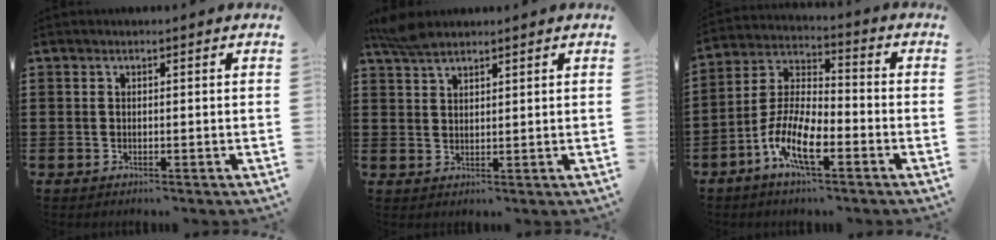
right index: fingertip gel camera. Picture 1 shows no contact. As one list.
[{"total": 3.9, "force": [3.2, 1.2, 1.8], "torque": [-0.043, 0.001, 0.061]}, {"total": 9.3, "force": [-5.0, 3.3, 7.2], "torque": [-0.178, -0.009, -0.101]}]